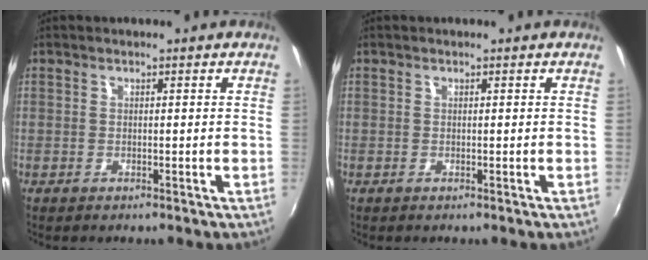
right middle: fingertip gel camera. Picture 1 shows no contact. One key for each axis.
{"total": 0.0}